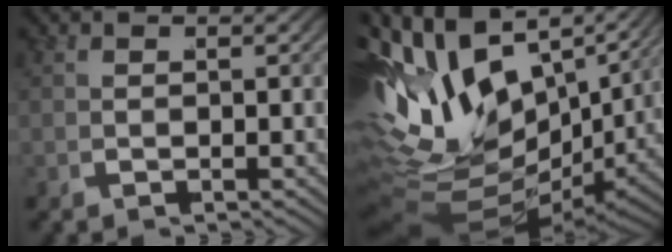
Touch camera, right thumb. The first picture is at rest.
{"total": 20.5, "force": [1.6, 14.1, 14.8], "torque": [-0.300, -0.042, 0.035]}